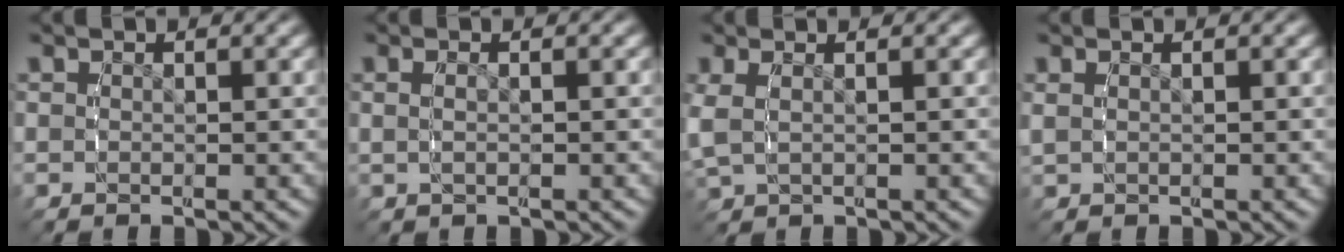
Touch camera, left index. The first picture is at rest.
{"total": 1.1, "force": [-0.5, 0.3, 0.9], "torque": [-0.028, -0.003, -0.006]}
{"total": 2.8, "force": [0.1, 2.3, 1.7], "torque": [-0.062, -0.001, 0.002]}
{"total": 0.6, "force": [0.2, 0.5, 0.3], "torque": [-0.014, 0.000, 0.004]}